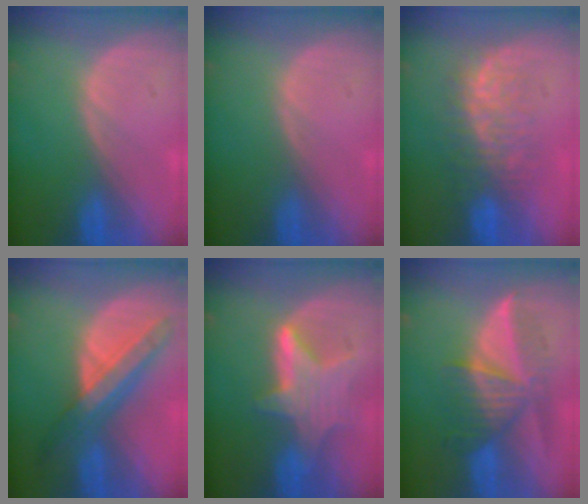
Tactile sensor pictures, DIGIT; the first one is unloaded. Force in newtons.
{"total": 0.0}
{"total": 7.6, "press": 7.5, "slide": 1.2}
{"total": 8.6, "press": 7.6, "slide": 4.1}
{"total": 6.8, "press": 6.6, "slide": 1.7}
{"total": 7.7, "press": 7.4, "slide": 2.0}